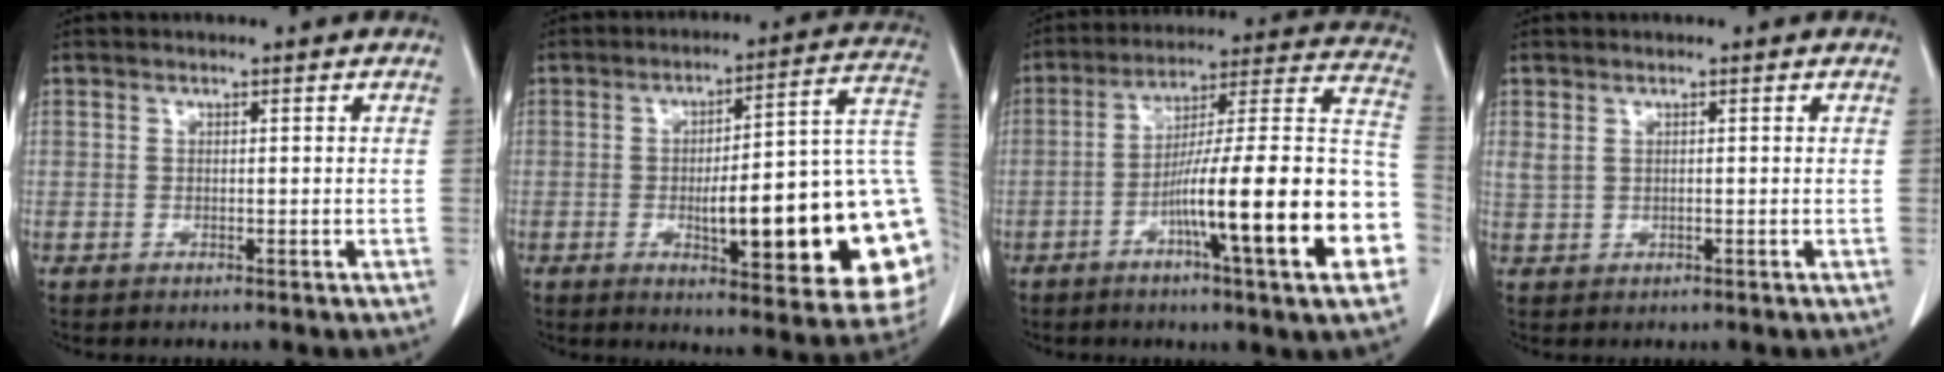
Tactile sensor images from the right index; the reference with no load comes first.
{"total": 24.4, "force": [-3.7, 4.2, 23.8], "torque": [-0.226, 0.017, -0.044]}
{"total": 23.2, "force": [-7.4, 1.0, 21.9], "torque": [-0.258, 0.011, -0.114]}
{"total": 1.5, "force": [0.5, 0.9, 1.1], "torque": [-0.031, 0.005, 0.018]}